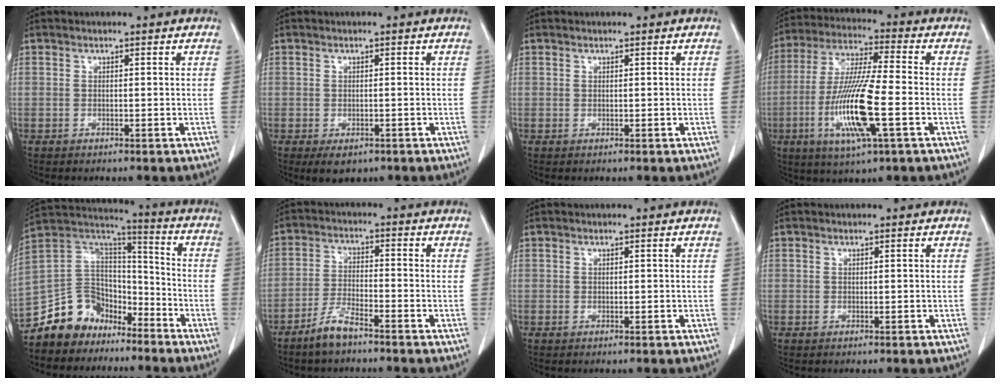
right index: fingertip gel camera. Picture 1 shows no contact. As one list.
[{"total": 3.2, "force": [-1.9, 1.9, 1.8], "torque": [-0.021, -0.002, -0.019]}, {"total": 0.0}, {"total": 14.1, "force": [-3.9, 0.9, 13.5], "torque": [-0.274, -0.015, -0.075]}, {"total": 12.2, "force": [-9.2, 7.7, 1.9], "torque": [-0.039, 0.079, -0.169]}, {"total": 5.2, "force": [-4.1, 0.9, 3.0], "torque": [-0.066, -0.005, -0.084]}, {"total": 0.0}, {"total": 0.0}]